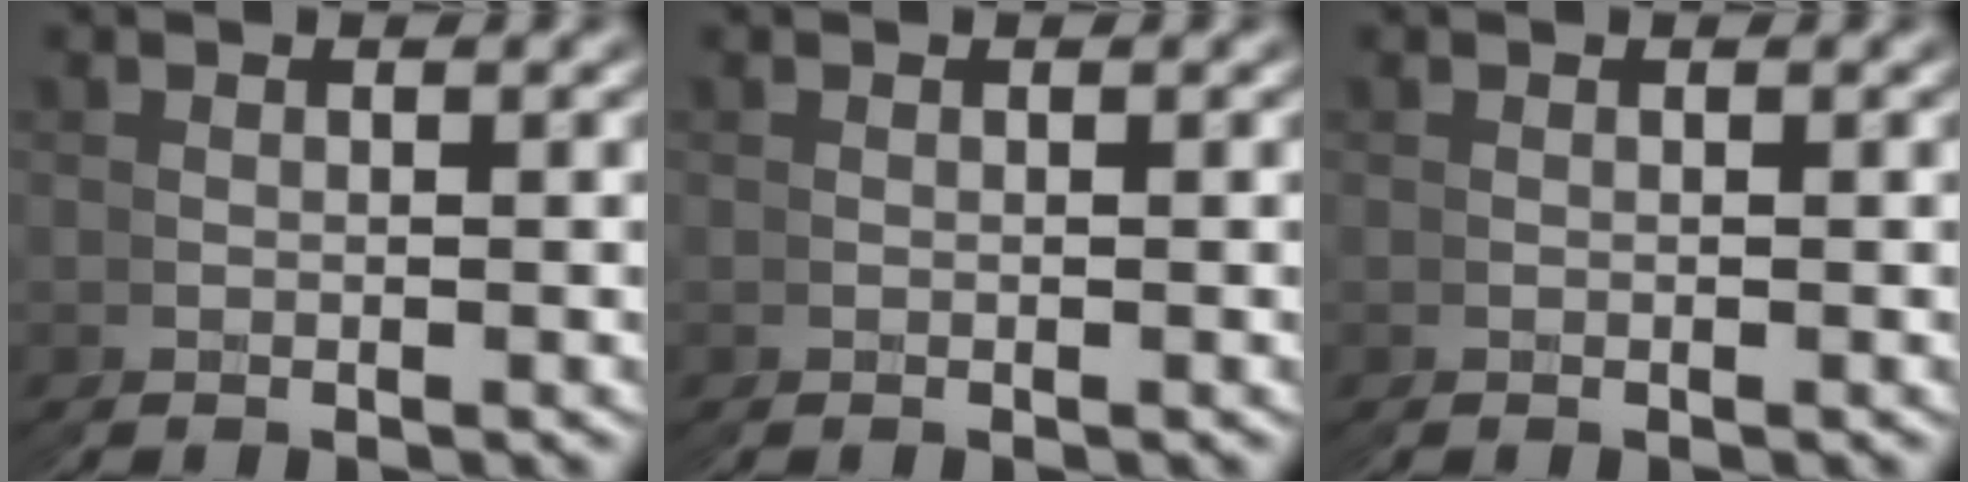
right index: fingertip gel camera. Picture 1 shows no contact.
{"total": 0.0}
{"total": 0.0}